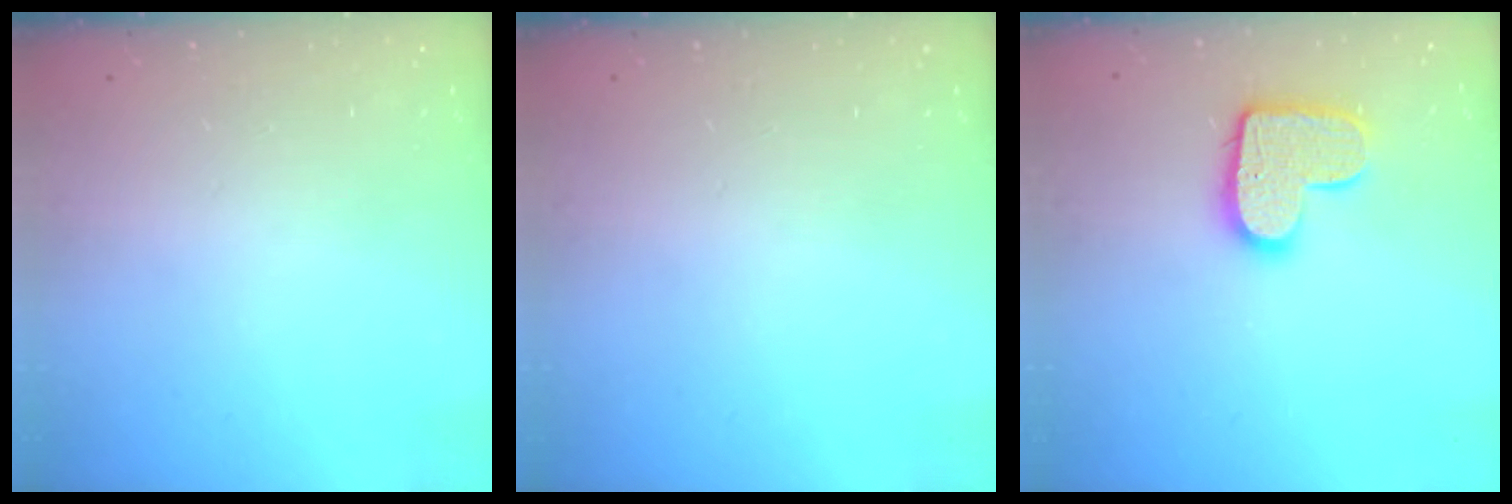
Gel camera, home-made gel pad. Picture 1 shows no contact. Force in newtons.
{"total": 0.0}
{"total": 13.5, "press": 13.5, "slide": 0.8}